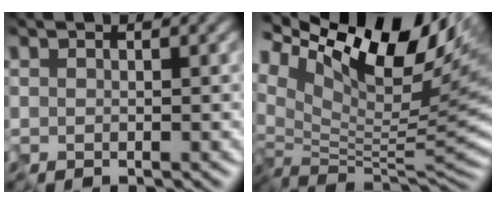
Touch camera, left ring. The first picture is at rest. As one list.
[{"total": 15.2, "force": [5.4, 7.2, 12.3], "torque": [-0.221, 0.017, 0.082]}]